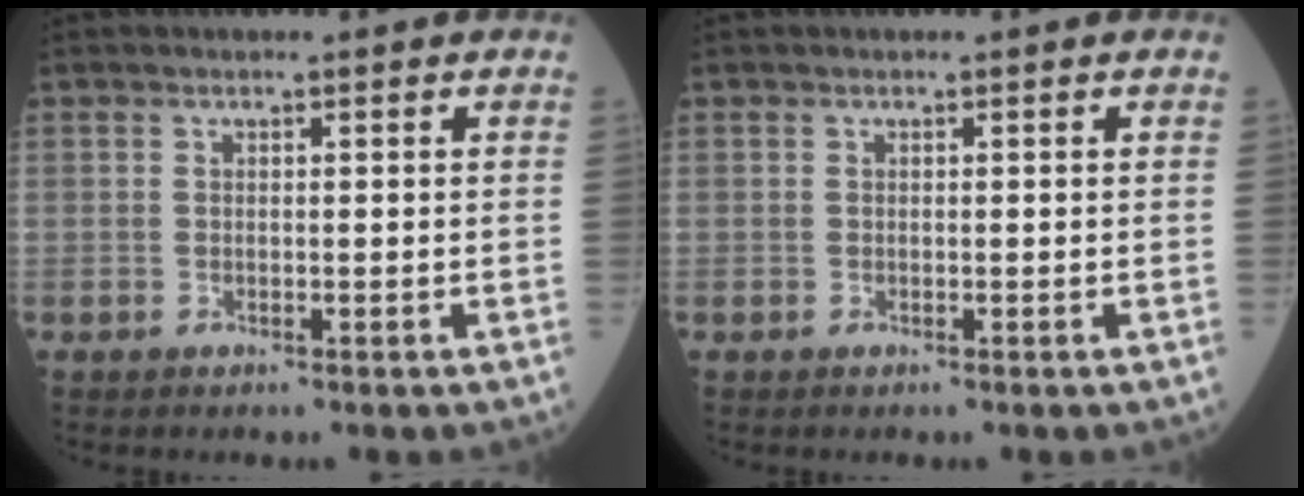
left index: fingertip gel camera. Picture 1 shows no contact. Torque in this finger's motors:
{"motor_torque": [0.00, 0.00, 0.00, 0.00]}